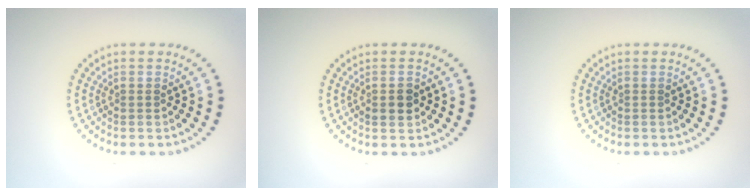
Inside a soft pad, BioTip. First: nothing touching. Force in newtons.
{"total": 1.5, "press": 1.5, "slide": 0.2}
{"total": 0.0}